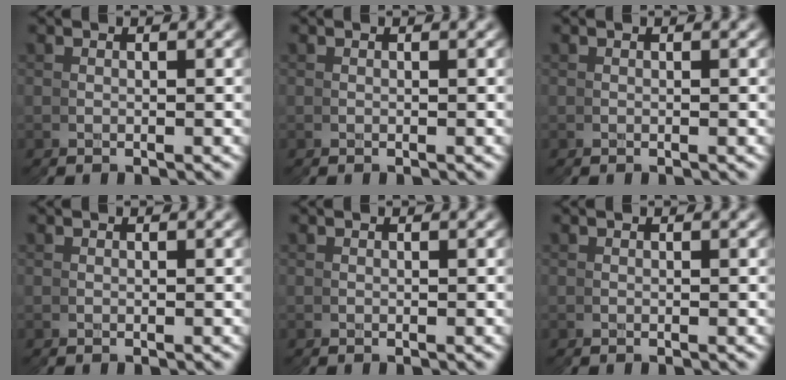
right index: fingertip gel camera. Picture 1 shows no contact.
{"total": 0.0}
{"total": 0.0}
{"total": 0.0}
{"total": 0.0}
{"total": 0.0}